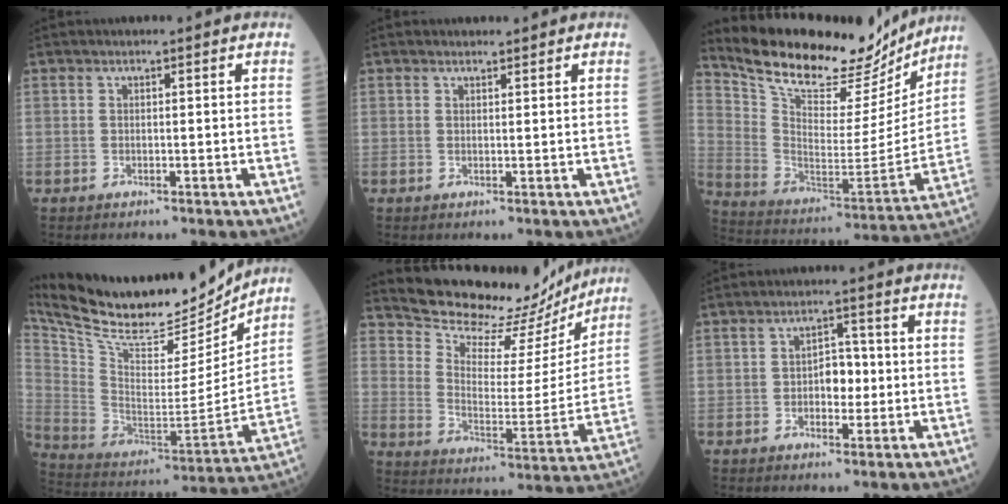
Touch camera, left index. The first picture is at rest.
{"total": 0.9, "force": [0.8, 0.3, -0.1], "torque": [0.000, -0.002, 0.012]}
{"total": 23.6, "force": [21.1, 6.4, 8.4], "torque": [-0.144, -0.031, 0.317]}
{"total": 24.9, "force": [21.9, 5.8, 10.5], "torque": [-0.201, -0.024, 0.350]}
{"total": 18.4, "force": [17.5, 4.7, 3.0], "torque": [-0.038, -0.034, 0.237]}
{"total": 3.8, "force": [-0.6, 2.3, 3.0], "torque": [-0.038, 0.011, -0.011]}